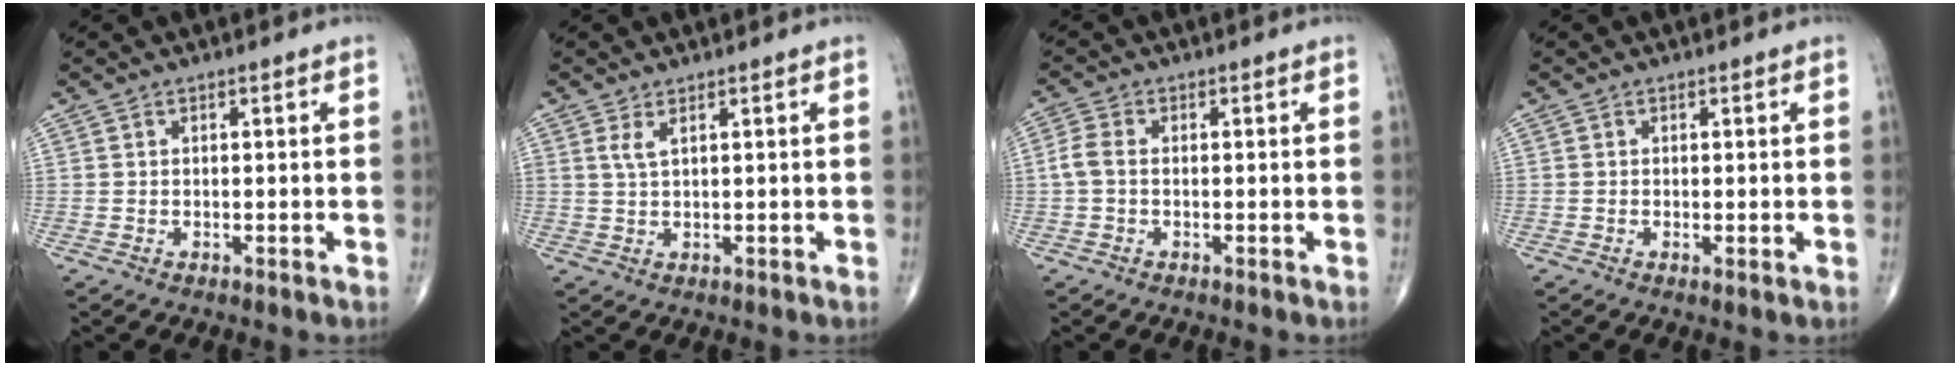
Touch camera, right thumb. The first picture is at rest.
{"total": 1.9, "force": [1.0, 0.4, 1.5], "torque": [-0.038, -0.002, 0.025]}
{"total": 2.9, "force": [-0.3, 1.8, 2.3], "torque": [-0.054, 0.006, -0.013]}
{"total": 0.7, "force": [0.0, 0.1, 0.7], "torque": [-0.016, -0.003, -0.003]}